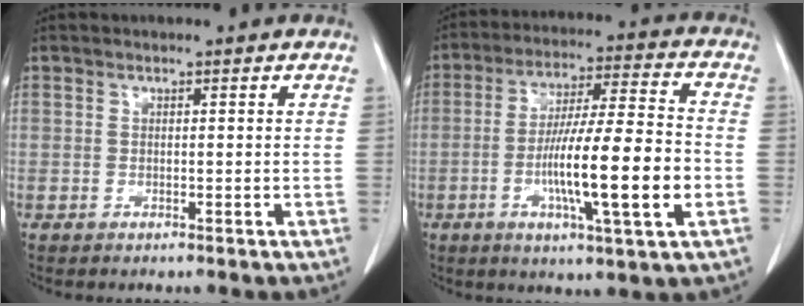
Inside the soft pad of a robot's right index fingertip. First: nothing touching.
{"total": 15.9, "force": [-3.8, 0.9, 15.4], "torque": [-0.267, -0.005, -0.065]}